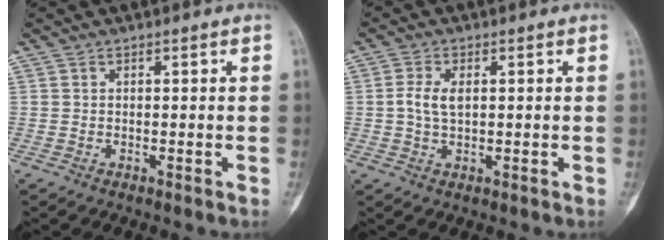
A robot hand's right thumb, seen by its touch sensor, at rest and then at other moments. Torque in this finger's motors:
{"motor_torque": [0.00, 0.00, 0.15, -0.21, 0.00]}